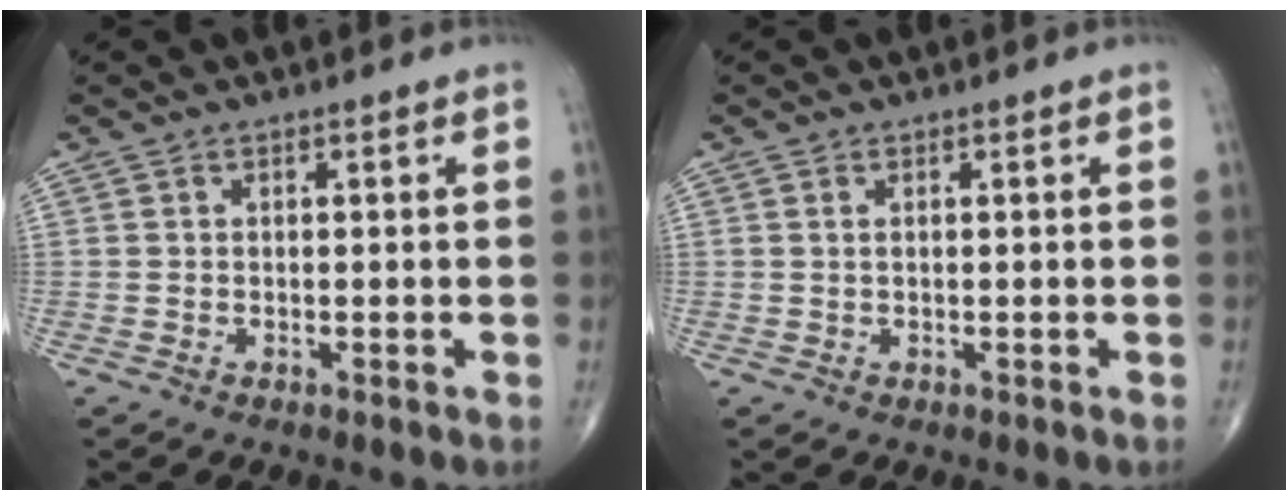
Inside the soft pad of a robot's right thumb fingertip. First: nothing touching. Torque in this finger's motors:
{"motor_torque": [-0.36, -0.38, -0.07, -0.06, 0.05]}